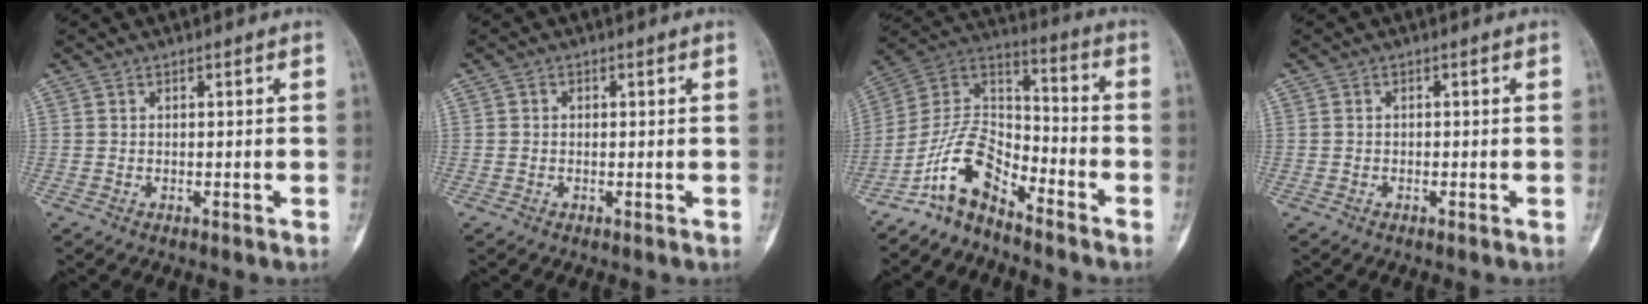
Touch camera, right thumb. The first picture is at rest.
{"total": 0.7, "force": [0.0, 0.7, 0.2], "torque": [0.003, 0.003, -0.004]}
{"total": 11.4, "force": [-8.2, 5.1, 6.0], "torque": [-0.104, 0.092, -0.168]}
{"total": 0.6, "force": [-0.3, 0.4, 0.2], "torque": [-0.003, 0.002, -0.010]}